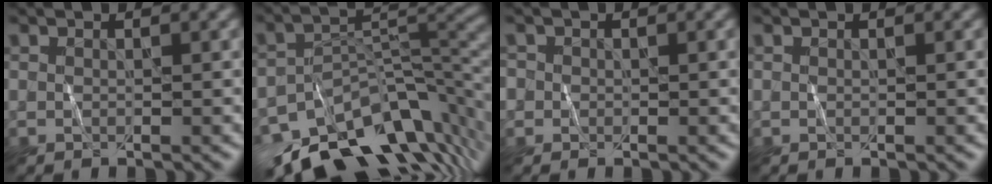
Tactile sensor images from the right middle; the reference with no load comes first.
{"total": 12.2, "force": [-8.1, 5.7, 7.1], "torque": [-0.110, 0.002, -0.142]}
{"total": 1.2, "force": [-0.3, 1.1, -0.2], "torque": [0.011, 0.000, -0.002]}
{"total": 0.0}